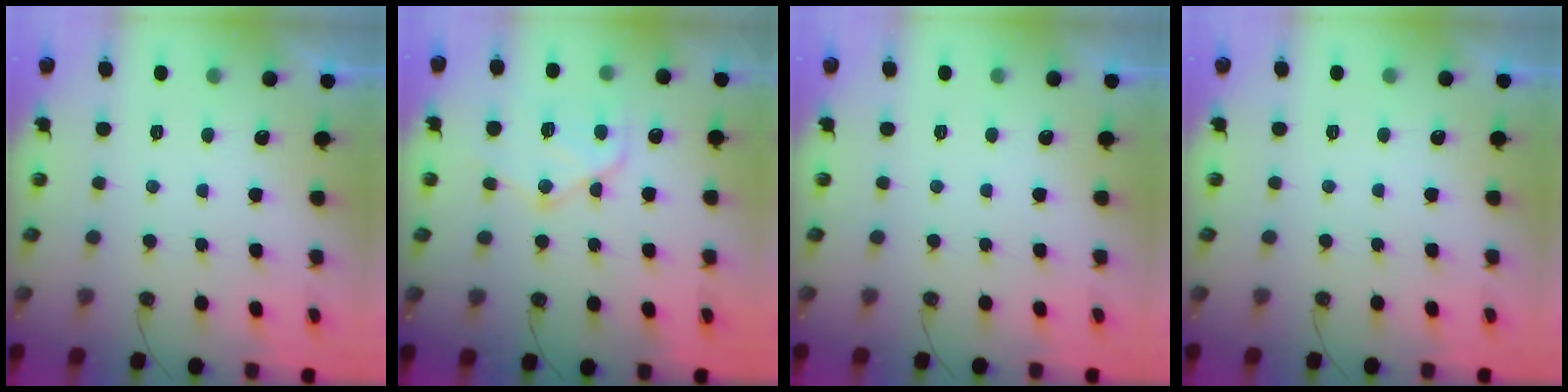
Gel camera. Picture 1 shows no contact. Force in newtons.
{"total": 13.7, "press": 13.6, "slide": 1.1}
{"total": 0.0}
{"total": 0.0}